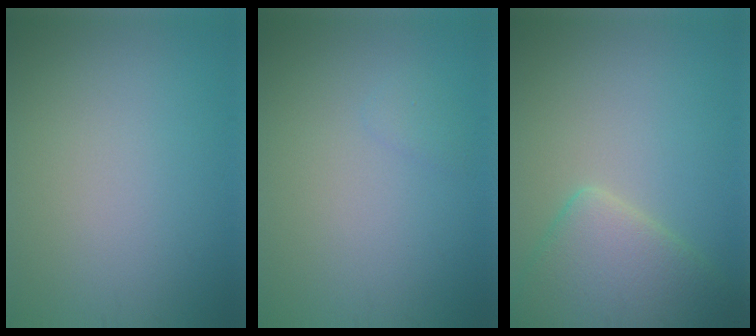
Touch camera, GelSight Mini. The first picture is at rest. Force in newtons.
{"total": 0.7, "press": 0.7, "slide": 0.0}
{"total": 5.6, "press": 5.6, "slide": 0.4}